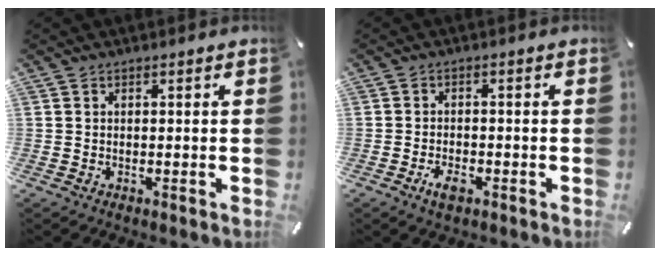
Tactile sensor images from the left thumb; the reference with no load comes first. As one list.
[{"total": 3.5, "force": [-2.0, 1.8, 2.3], "torque": [-0.050, 0.003, -0.038]}]